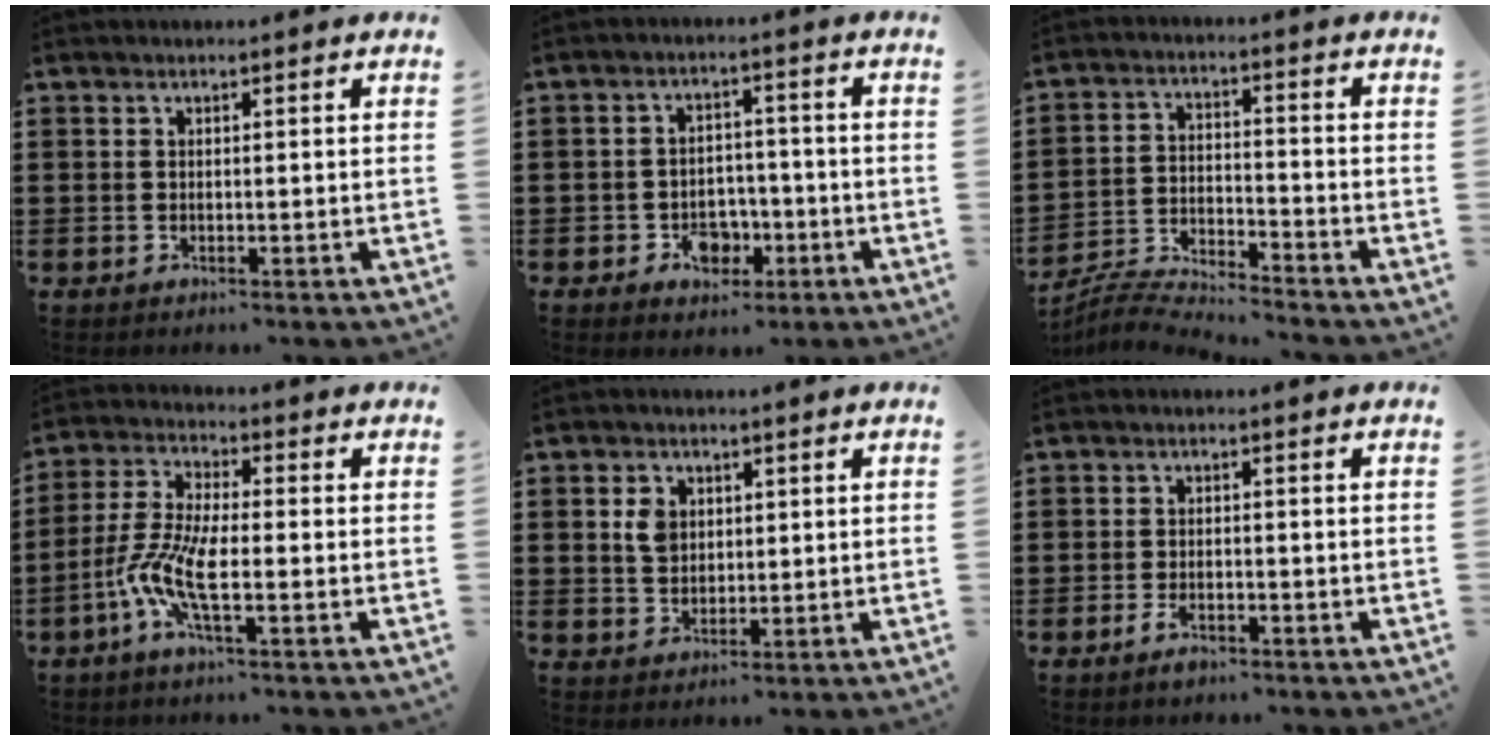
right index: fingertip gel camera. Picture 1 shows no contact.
{"total": 4.8, "force": [-2.2, 3.5, 2.6], "torque": [-0.041, 0.005, -0.040]}
{"total": 5.4, "force": [-5.4, -0.1, 0.8], "torque": [-0.035, -0.004, -0.114]}
{"total": 8.4, "force": [-3.0, 2.4, 7.5], "torque": [-0.179, -0.018, -0.063]}
{"total": 3.6, "force": [0.9, 2.9, 1.9], "torque": [-0.048, 0.012, 0.016]}
{"total": 2.0, "force": [-1.4, 0.7, 1.3], "torque": [-0.026, -0.003, -0.025]}